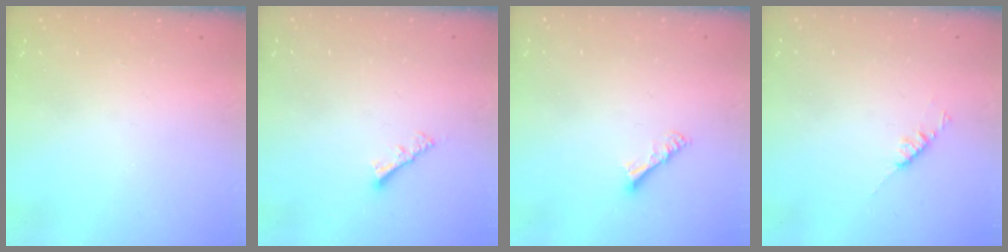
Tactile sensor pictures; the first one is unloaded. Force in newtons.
{"total": 3.7, "press": 3.7, "slide": 0.5}
{"total": 4.4, "press": 4.4, "slide": 0.6}
{"total": 3.5, "press": 3.4, "slide": 0.6}